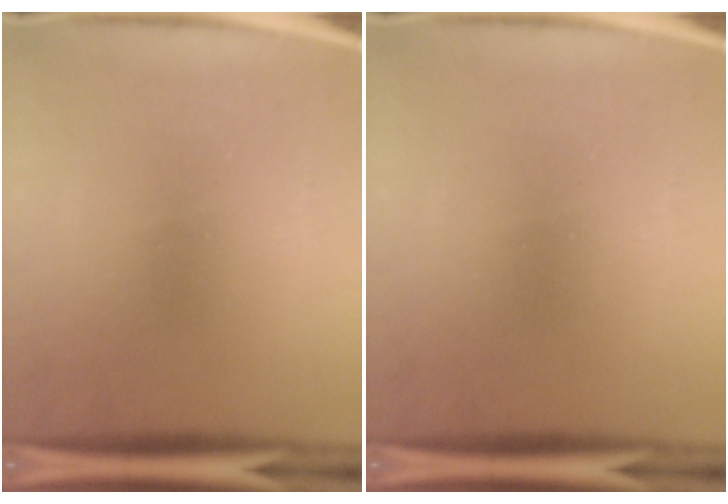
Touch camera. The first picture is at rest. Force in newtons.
{"total": 0.0}